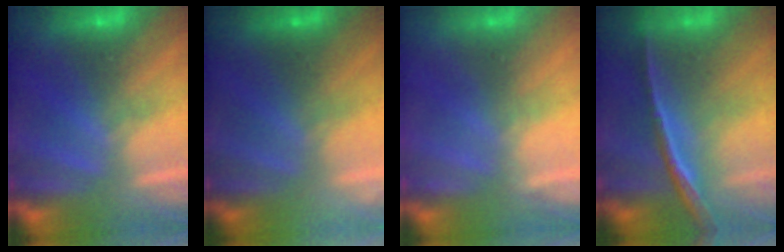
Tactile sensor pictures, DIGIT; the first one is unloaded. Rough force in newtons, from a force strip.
{"total": 2.1}
{"total": 2.2}
{"total": 1.5}